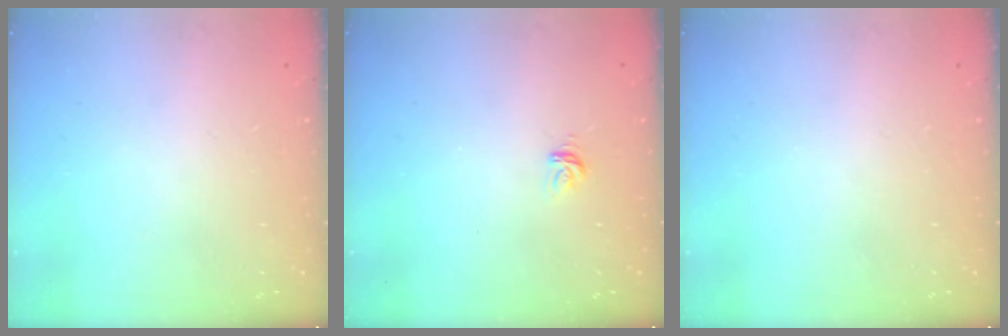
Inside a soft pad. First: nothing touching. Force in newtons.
{"total": 3.6, "press": 3.6, "slide": 0.3}
{"total": 0.0}